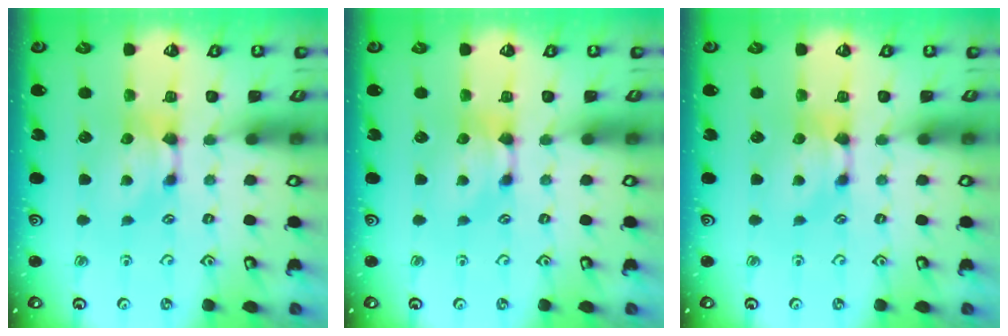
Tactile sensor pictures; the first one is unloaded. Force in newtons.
{"total": 0.0}
{"total": 0.0}